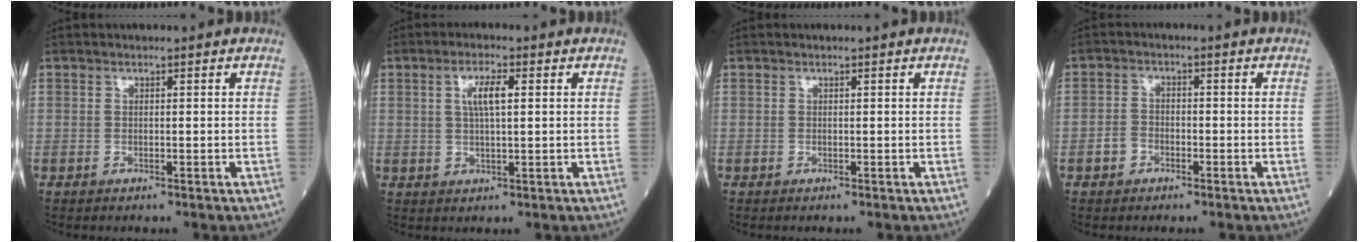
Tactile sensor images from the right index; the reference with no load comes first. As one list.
[{"total": 4.2, "force": [1.1, 0.8, 4.0], "torque": [-0.078, 0.007, 0.021]}, {"total": 0.0}, {"total": 2.5, "force": [-1.3, 1.9, 0.9], "torque": [-0.016, 0.006, -0.026]}]